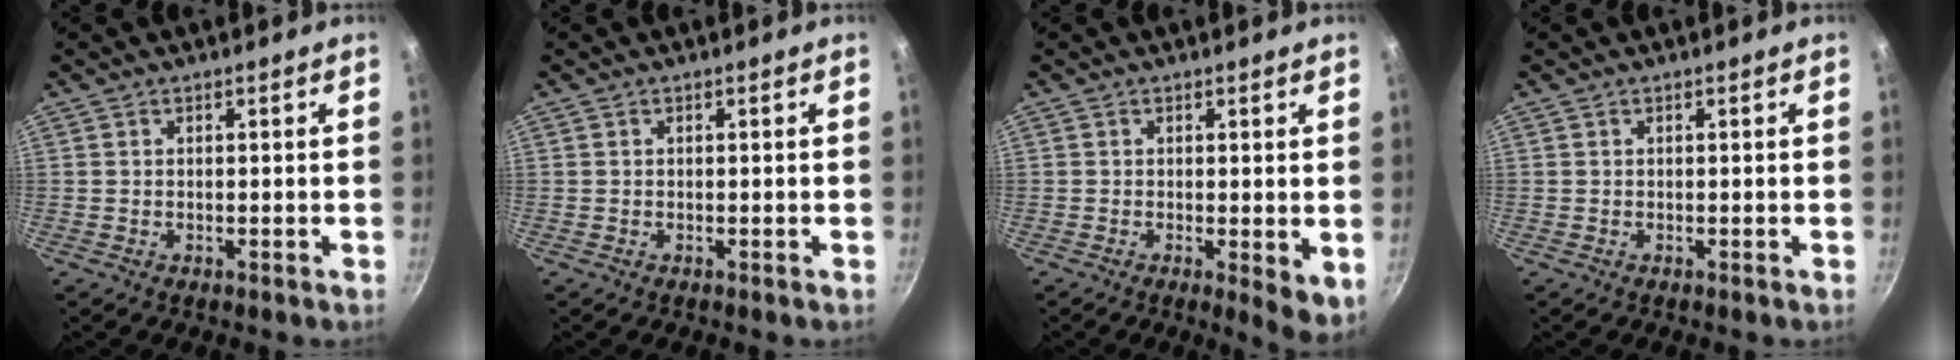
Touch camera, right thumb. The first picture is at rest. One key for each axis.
{"total": 0.0}
{"total": 5.1, "fx": -0.3, "fy": 1.8, "fz": 4.7, "tx": -0.055, "ty": -0.010, "tz": -0.002}
{"total": 0.0}